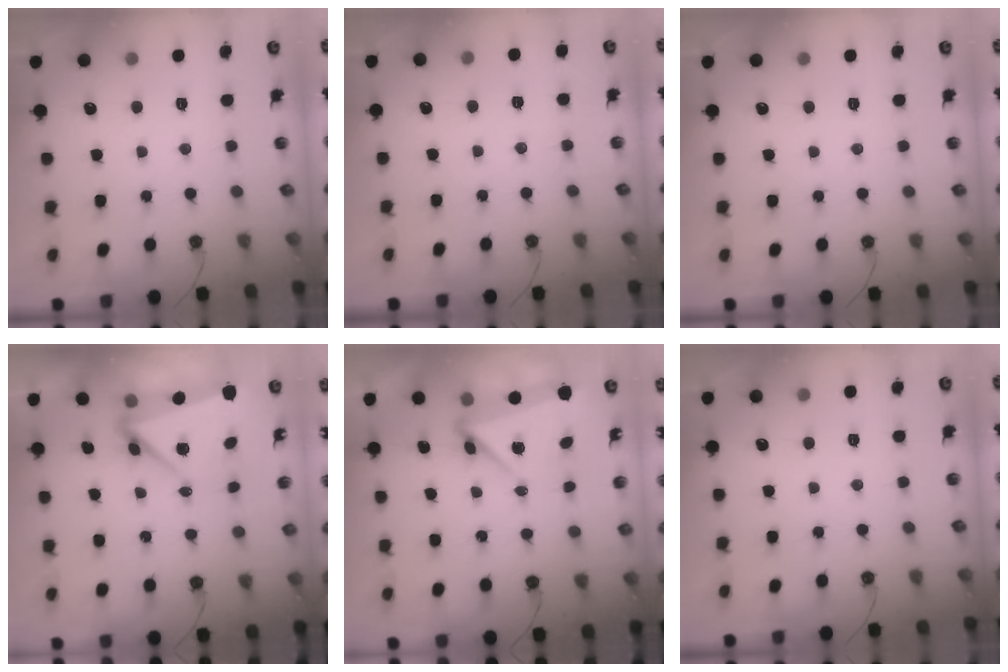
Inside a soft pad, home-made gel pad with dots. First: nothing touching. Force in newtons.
{"total": 2.5, "press": 1.1, "slide": 2.2}
{"total": 0.0}
{"total": 7.1, "press": 7.1, "slide": 0.3}
{"total": 6.0, "press": 5.7, "slide": 1.7}
{"total": 0.0}